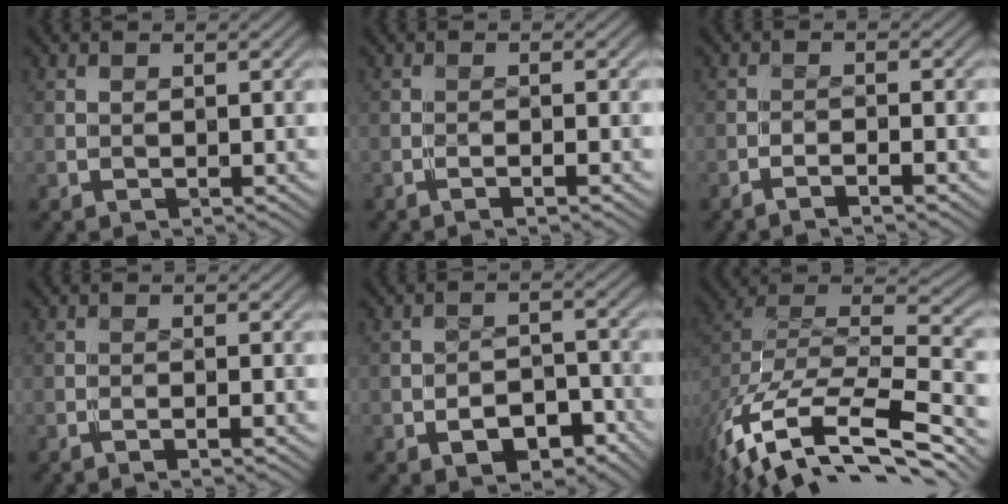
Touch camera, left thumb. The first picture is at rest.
{"total": 1.4, "force": [-1.0, -0.5, 0.8], "torque": [-0.021, 0.003, -0.020]}
{"total": 2.5, "force": [-2.1, -0.4, 1.2], "torque": [-0.025, 0.005, -0.044]}
{"total": 1.1, "force": [-0.8, -0.5, 0.6], "torque": [-0.017, 0.002, -0.015]}
{"total": 4.6, "force": [-2.8, 2.5, 2.6], "torque": [-0.035, -0.002, -0.045]}
{"total": 13.7, "force": [-8.9, 6.0, 8.4], "torque": [-0.198, -0.032, -0.135]}